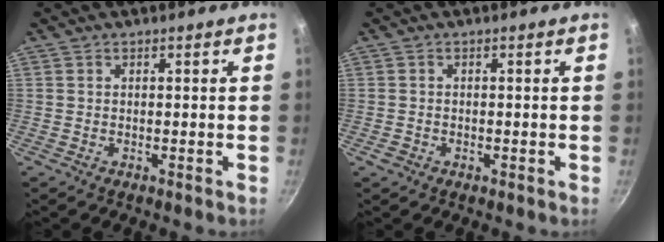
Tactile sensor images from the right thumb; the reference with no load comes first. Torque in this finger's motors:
{"motor_torque": [0.17, 0.02, 0.00, -0.35, -0.02]}